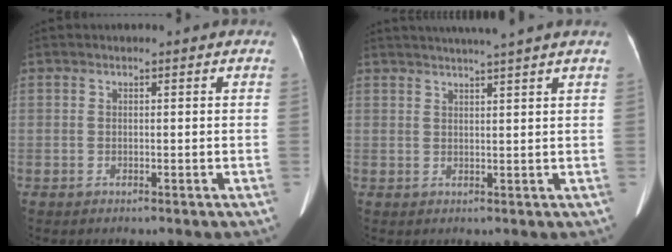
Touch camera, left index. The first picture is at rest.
{"total": 7.4, "force": [6.3, -1.4, 3.7], "torque": [-0.051, 0.013, 0.077]}